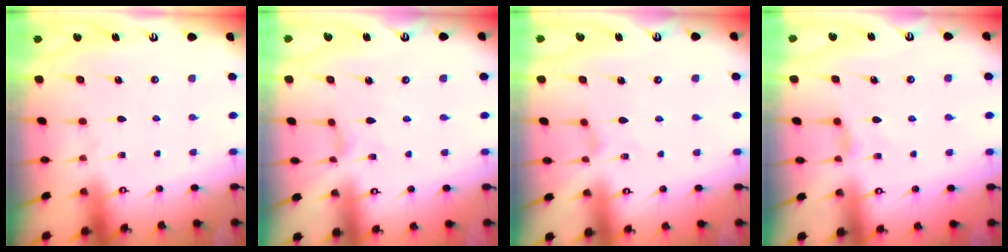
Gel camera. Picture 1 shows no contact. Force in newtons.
{"total": 0.0}
{"total": 0.0}
{"total": 3.3, "press": 3.3, "slide": 0.6}